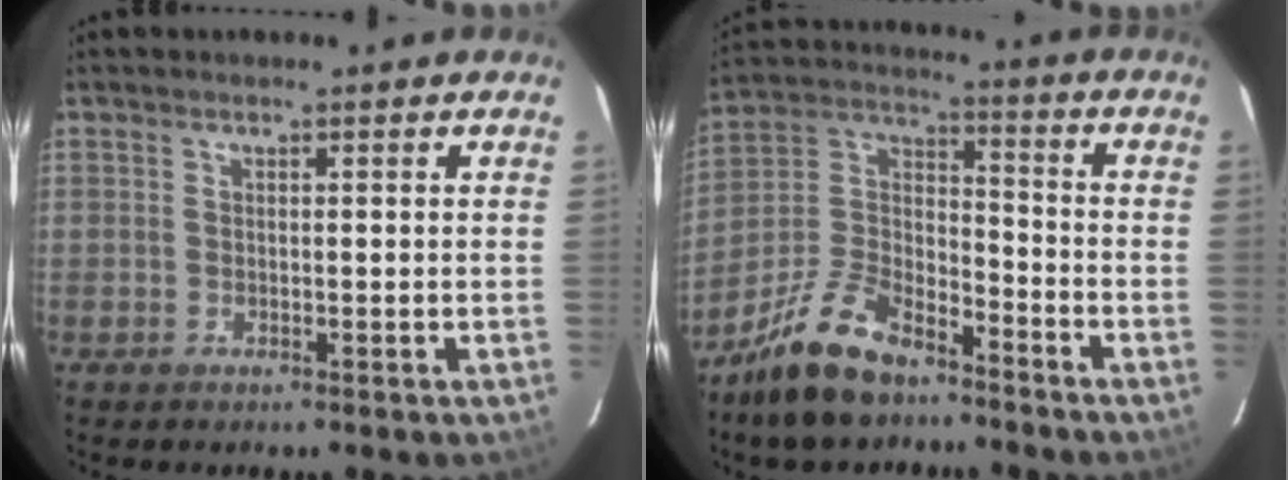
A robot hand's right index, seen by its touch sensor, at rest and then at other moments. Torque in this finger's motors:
{"motor_torque": [1.11, -1.03, 0.52, 0.06]}